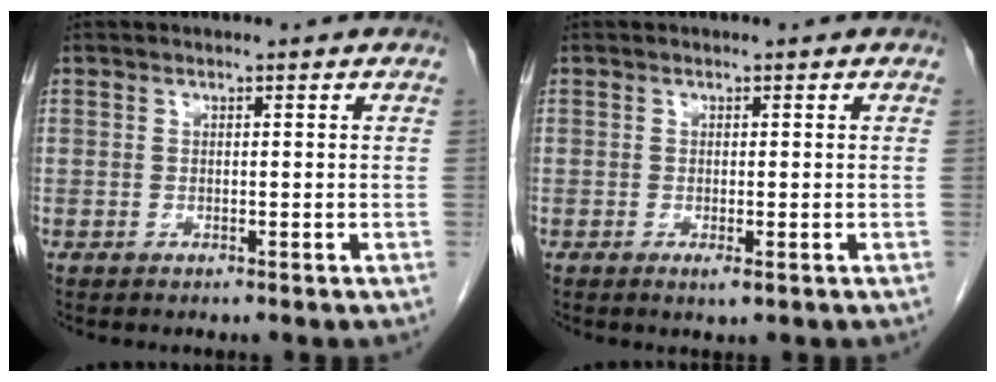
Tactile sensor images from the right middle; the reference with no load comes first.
{"total": 1.2, "force": [-0.5, 0.1, 1.1], "torque": [-0.014, -0.004, -0.007]}